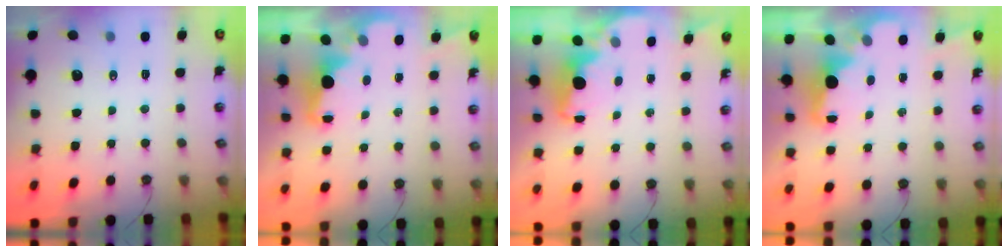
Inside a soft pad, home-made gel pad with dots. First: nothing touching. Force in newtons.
{"total": 2.2, "press": 2.1, "slide": 0.7}
{"total": 2.0, "press": 1.8, "slide": 0.8}
{"total": 2.1, "press": 2.0, "slide": 0.7}